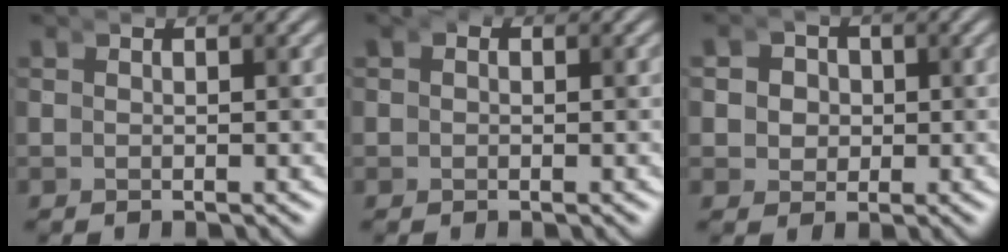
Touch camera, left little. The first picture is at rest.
{"total": 1.1, "force": [0.3, 1.0, 0.5], "torque": [-0.018, -0.002, 0.002]}
{"total": 4.9, "force": [-0.4, 4.6, 1.5], "torque": [-0.054, -0.009, -0.015]}